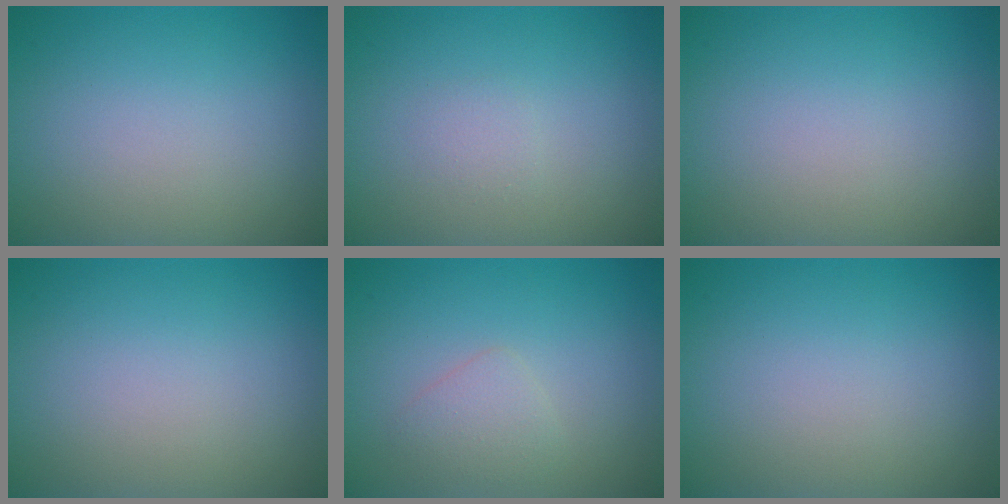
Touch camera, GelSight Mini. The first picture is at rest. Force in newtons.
{"total": 0.7, "press": 0.7, "slide": 0.0}
{"total": 0.0}
{"total": 0.0}
{"total": 1.6, "press": 1.6, "slide": 0.1}
{"total": 0.0}